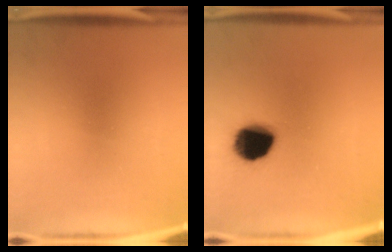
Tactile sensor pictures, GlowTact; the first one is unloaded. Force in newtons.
{"total": 13.6}